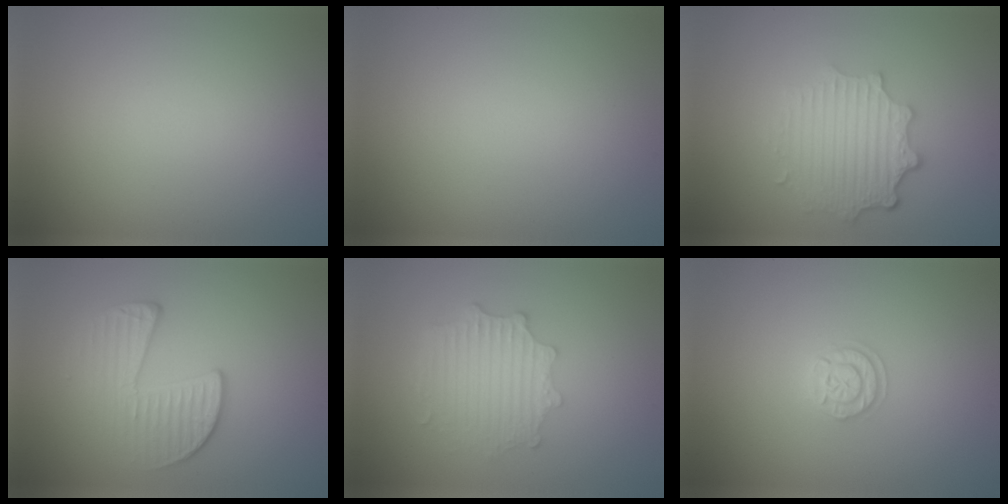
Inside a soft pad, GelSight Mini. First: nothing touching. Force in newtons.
{"total": 0.0}
{"total": 4.6, "press": 3.6, "slide": 2.8}
{"total": 3.5, "press": 2.8, "slide": 2.1}
{"total": 3.9, "press": 3.1, "slide": 2.3}
{"total": 1.8, "press": 1.8, "slide": 0.3}